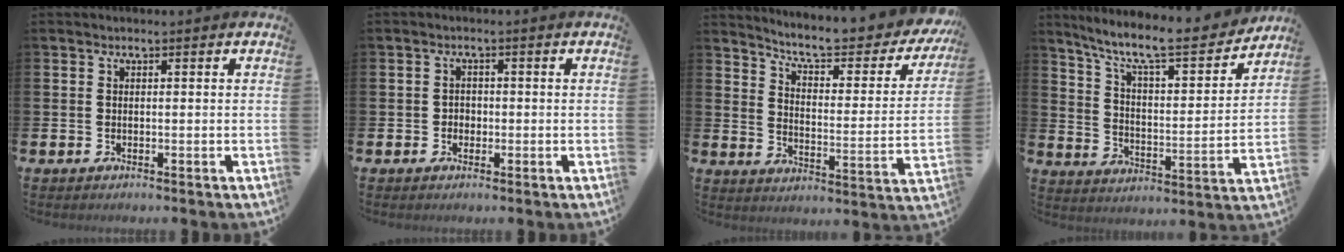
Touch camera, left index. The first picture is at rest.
{"total": 1.5, "force": [-0.3, 1.4, 0.4], "torque": [0.000, 0.002, -0.010]}
{"total": 7.0, "force": [6.2, 1.3, 3.1], "torque": [-0.076, -0.047, 0.097]}
{"total": 10.1, "force": [8.7, 1.8, 4.7], "torque": [-0.114, -0.060, 0.143]}